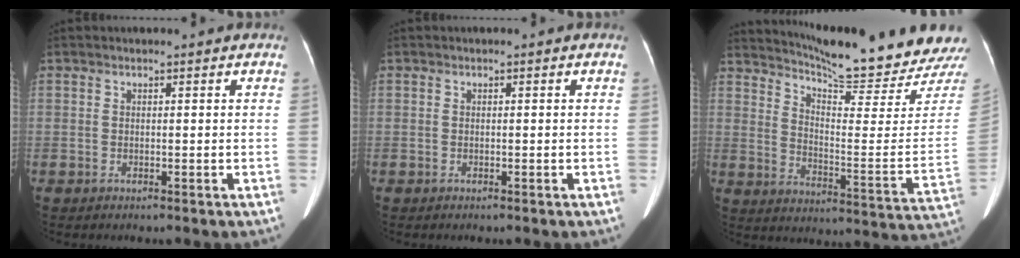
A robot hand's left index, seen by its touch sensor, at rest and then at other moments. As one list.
[{"total": 0.0}, {"total": 20.1, "force": [19.1, -0.9, 6.1], "torque": [-0.107, -0.111, 0.253]}]